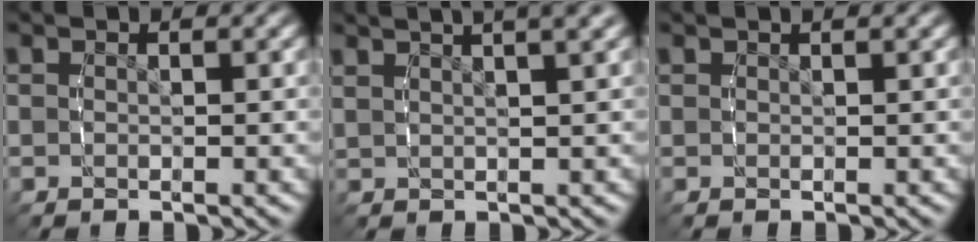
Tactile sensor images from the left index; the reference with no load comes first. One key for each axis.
{"total": 5.6, "fx": 3.8, "fy": 2.0, "fz": 3.6, "tx": -0.046, "ty": 0.024, "tz": 0.053}
{"total": 0.6, "fx": 0.6, "fy": -0.2, "fz": 0.1, "tx": 0.002, "ty": 0.004, "tz": 0.010}